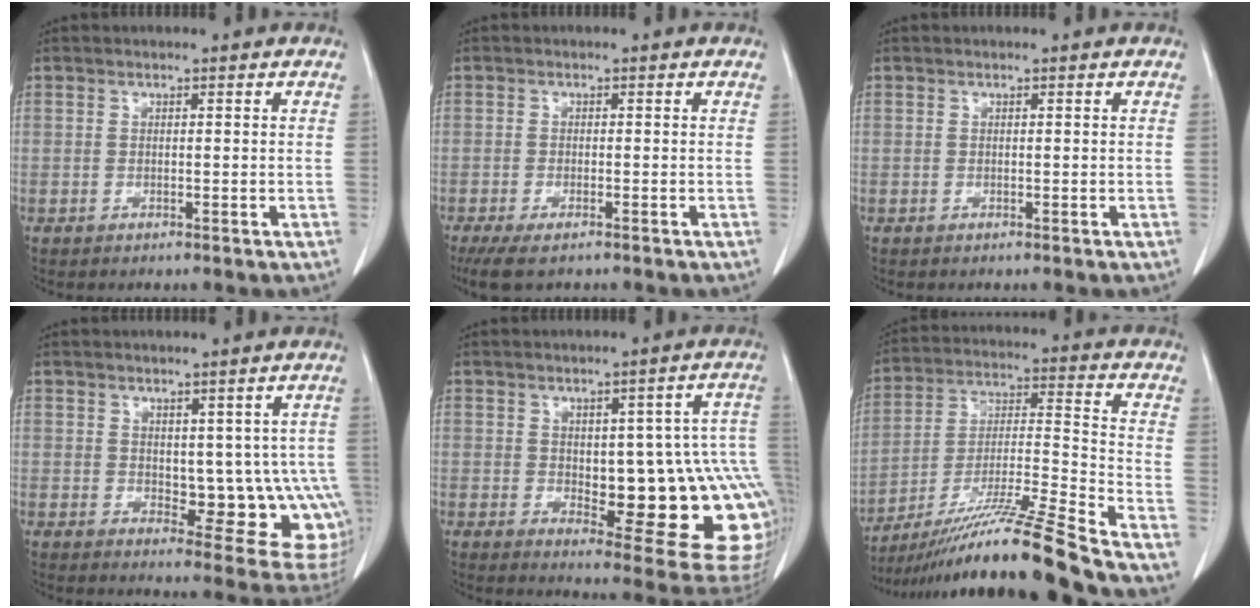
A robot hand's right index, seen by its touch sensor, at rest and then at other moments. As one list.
[{"total": 5.2, "force": [-3.8, 1.3, 3.2], "torque": [-0.054, -0.013, -0.062]}, {"total": 0.0}, {"total": 11.0, "force": [0.2, 5.0, 9.8], "torque": [-0.097, -0.004, 0.015]}, {"total": 20.7, "force": [-1.9, 6.6, 19.5], "torque": [-0.160, 0.022, 0.004]}, {"total": 20.3, "force": [-16.5, -2.1, 11.5], "torque": [-0.198, -0.022, -0.290]}]